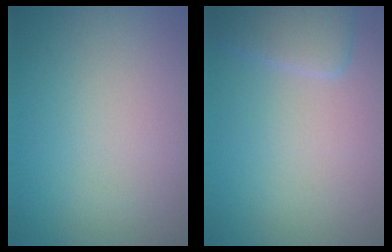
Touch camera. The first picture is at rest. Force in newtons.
{"total": 2.9, "press": 2.9, "slide": 0.3}